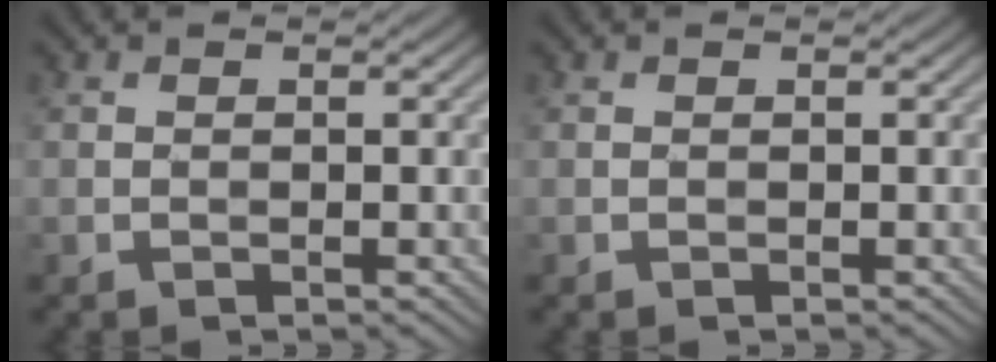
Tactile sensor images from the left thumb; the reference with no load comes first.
{"total": 0.0}